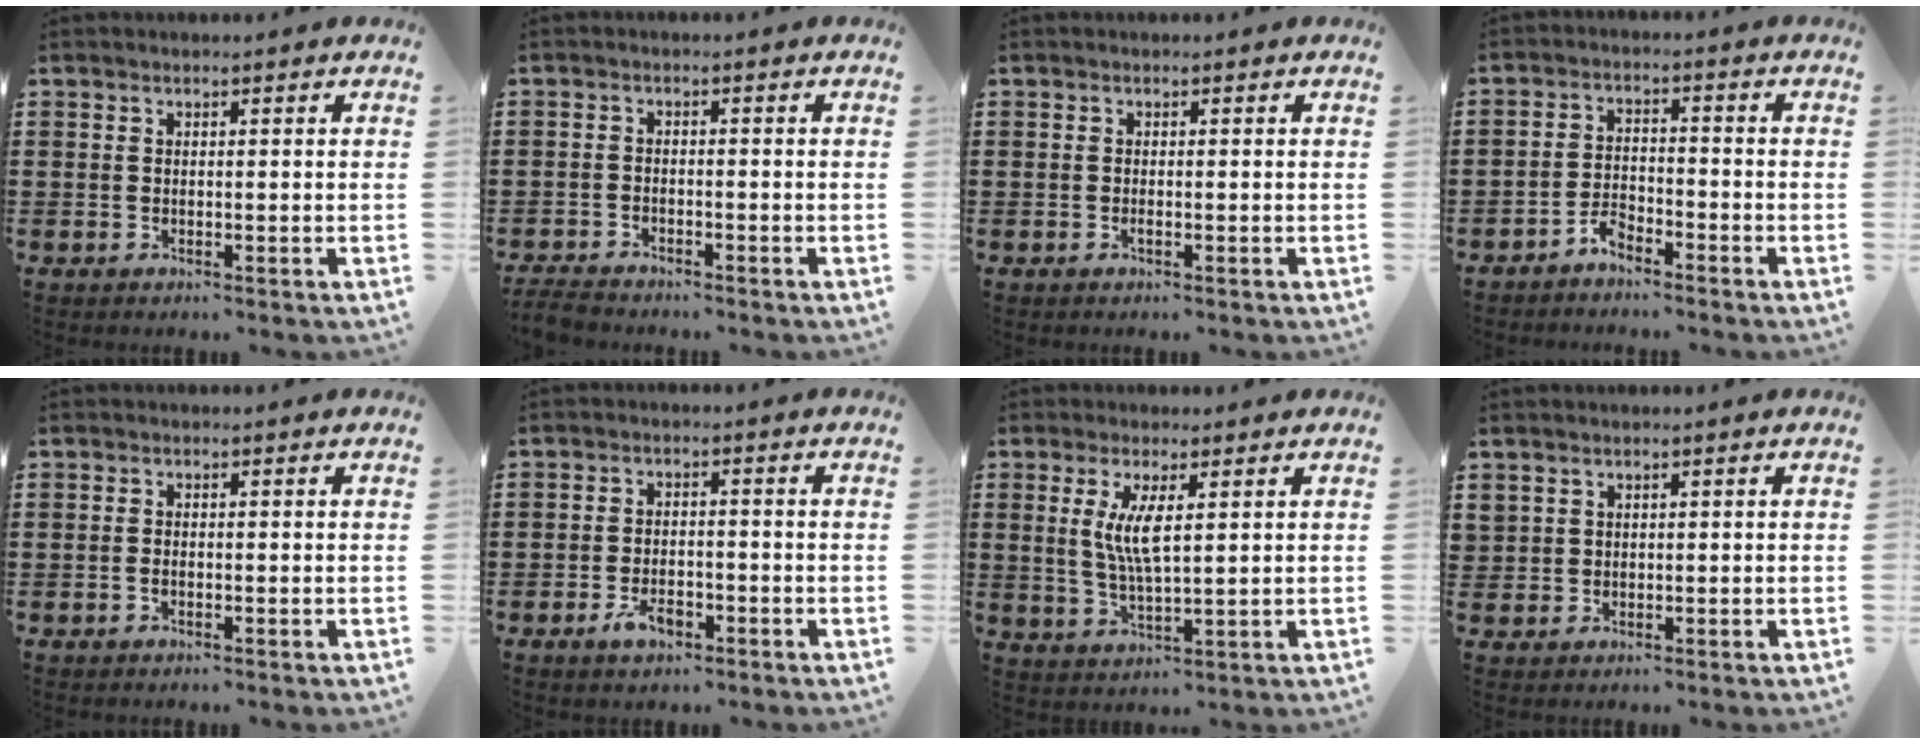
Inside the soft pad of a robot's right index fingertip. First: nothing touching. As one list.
[{"total": 2.5, "force": [-2.4, 0.5, 0.5], "torque": [-0.024, -0.003, -0.054]}, {"total": 0.5, "force": [-0.2, 0.0, 0.5], "torque": [-0.008, -0.004, -0.003]}, {"total": 2.9, "force": [-2.8, 0.6, 0.5], "torque": [-0.017, 0.007, -0.057]}, {"total": 0.6, "force": [-0.2, 0.3, 0.5], "torque": [-0.011, -0.003, -0.002]}, {"total": 3.4, "force": [-1.7, 1.8, 2.4], "torque": [-0.049, 0.001, -0.032]}, {"total": 5.7, "force": [1.5, 1.4, 5.3], "torque": [-0.109, 0.000, 0.025]}, {"total": 1.5, "force": [0.9, 1.1, 0.0], "torque": [-0.002, 0.006, 0.019]}]